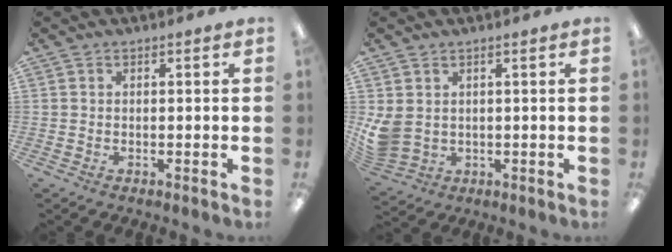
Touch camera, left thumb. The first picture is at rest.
{"total": 5.6, "force": [1.5, 4.5, 2.9], "torque": [-0.069, -0.008, 0.030]}